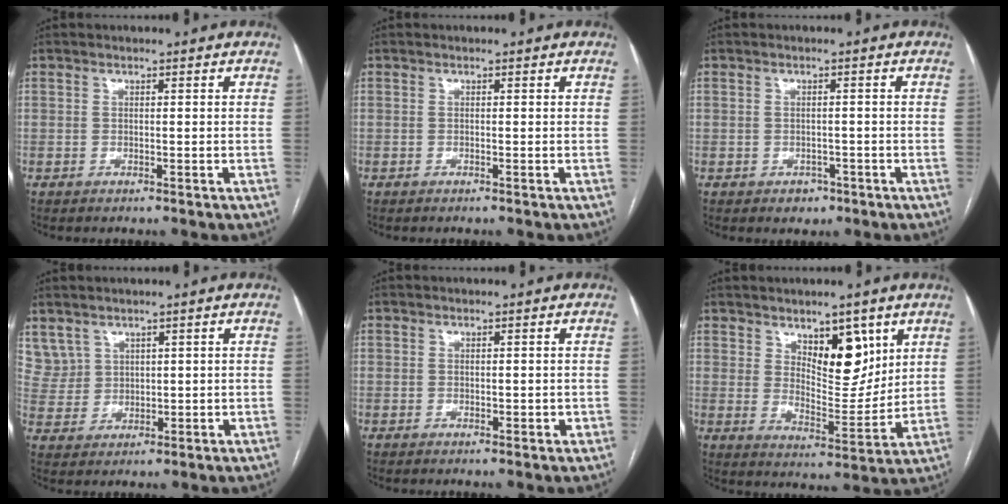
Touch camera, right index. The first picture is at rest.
{"total": 0.0}
{"total": 2.2, "force": [-1.2, 1.7, 0.7], "torque": [-0.004, 0.005, -0.011]}
{"total": 6.1, "force": [4.0, 4.6, 0.6], "torque": [-0.020, 0.017, 0.095]}
{"total": 1.5, "force": [-0.1, 1.0, 1.1], "torque": [-0.012, 0.003, 0.002]}
{"total": 9.5, "force": [5.0, 4.0, 7.0], "torque": [-0.106, -0.009, 0.089]}